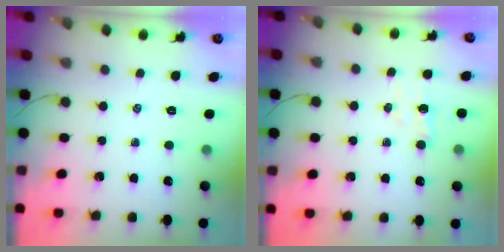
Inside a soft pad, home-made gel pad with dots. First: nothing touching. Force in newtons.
{"total": 2.7, "press": 2.6, "slide": 0.7}